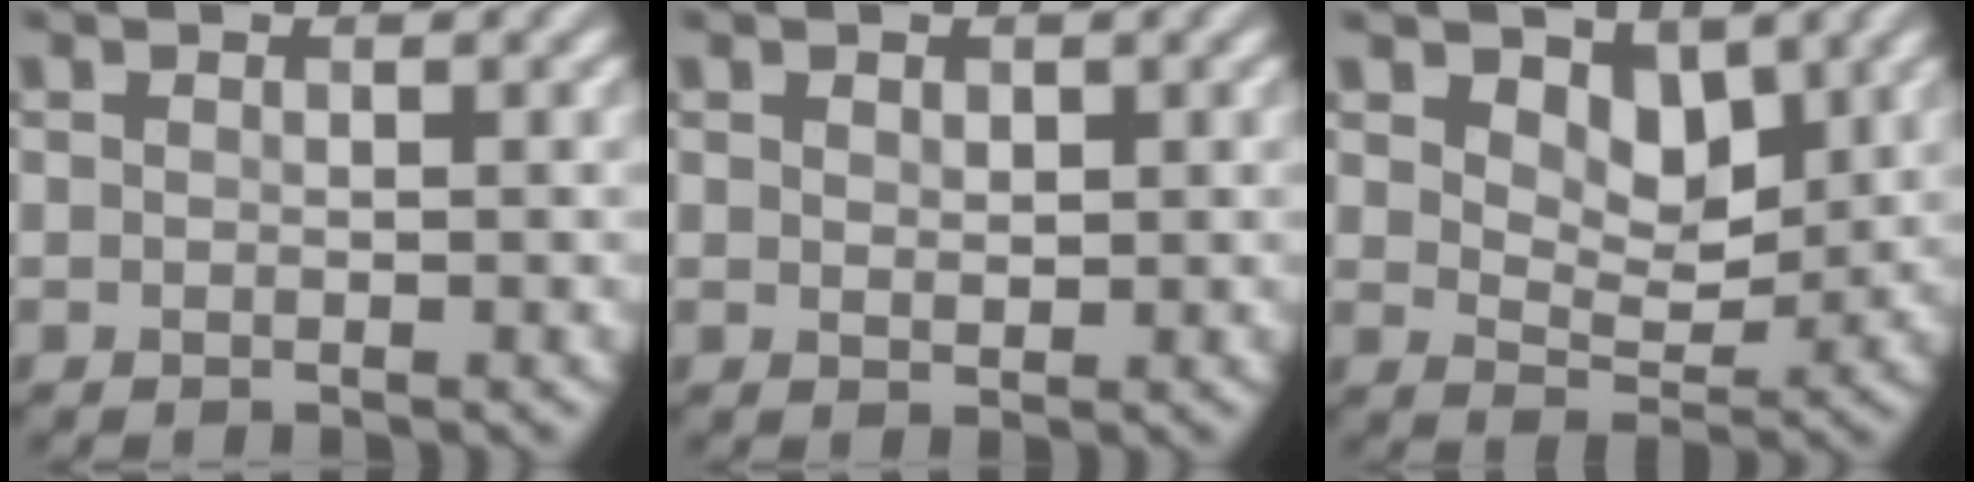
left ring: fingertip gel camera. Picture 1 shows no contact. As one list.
[{"total": 0.7, "force": [0.4, 0.5, 0.0], "torque": [-0.002, -0.001, 0.009]}, {"total": 3.4, "force": [2.1, 2.1, 1.7], "torque": [-0.035, -0.010, 0.027]}]